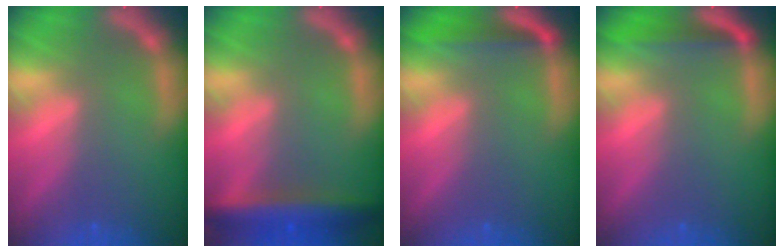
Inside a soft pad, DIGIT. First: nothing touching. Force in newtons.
{"total": 6.0}
{"total": 3.0}
{"total": 3.0}